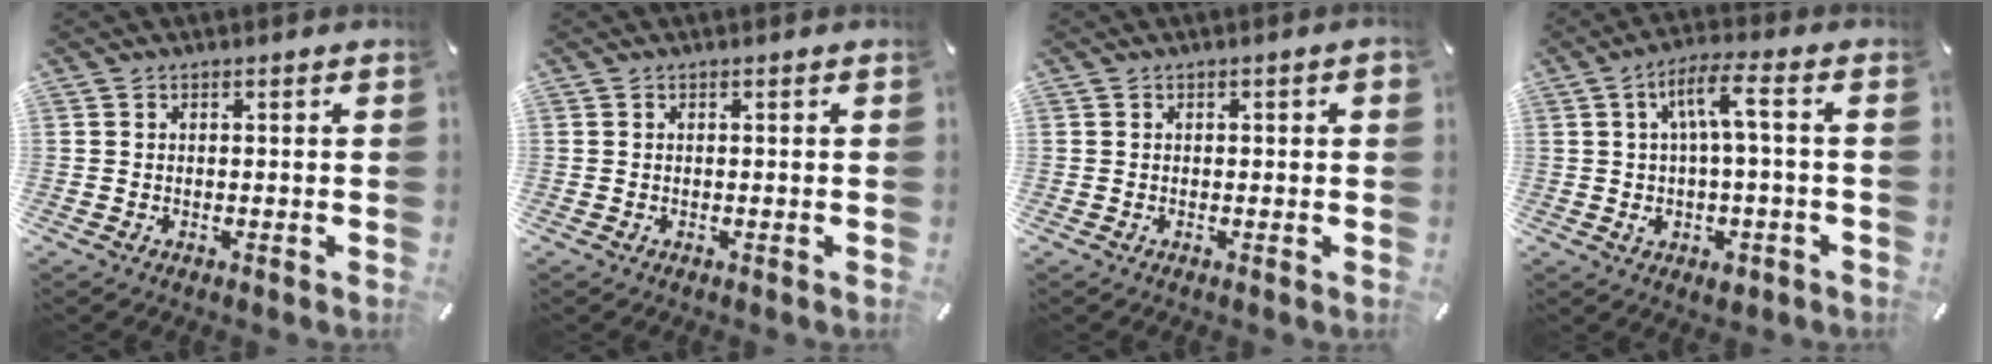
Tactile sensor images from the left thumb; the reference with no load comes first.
{"total": 0.0}
{"total": 0.8, "force": [0.1, 0.3, 0.7], "torque": [-0.013, 0.001, 0.001]}
{"total": 9.4, "force": [0.6, 3.0, 8.9], "torque": [-0.178, 0.003, 0.006]}